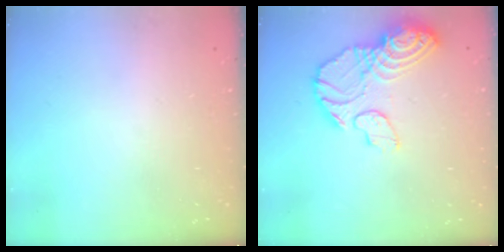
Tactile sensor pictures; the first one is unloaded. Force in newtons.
{"total": 15.8, "press": 15.6, "slide": 1.9}